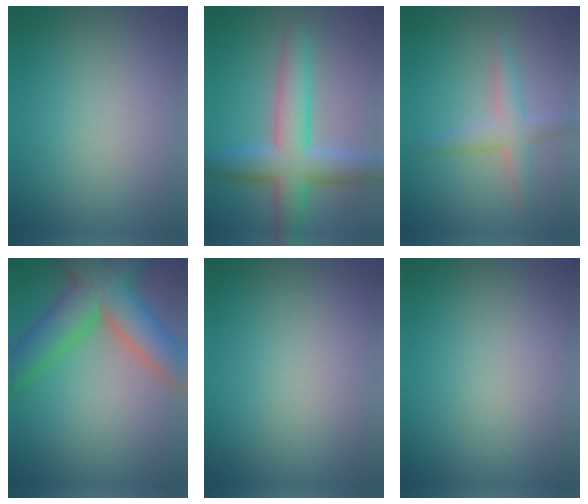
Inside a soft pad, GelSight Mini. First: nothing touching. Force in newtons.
{"total": 6.8, "press": 6.8, "slide": 0.3}
{"total": 2.9, "press": 2.9, "slide": 0.1}
{"total": 9.6, "press": 9.6, "slide": 0.4}
{"total": 0.0}
{"total": 0.0}